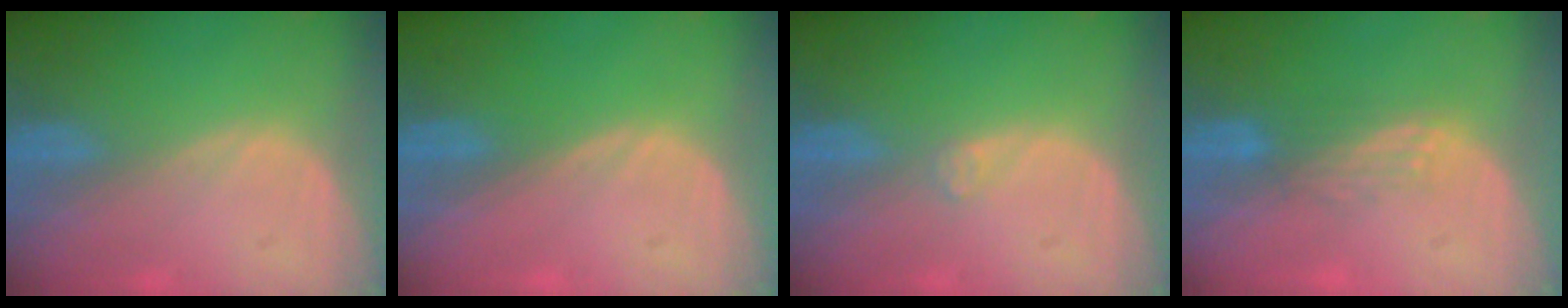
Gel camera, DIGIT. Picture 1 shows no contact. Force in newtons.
{"total": 0.0}
{"total": 1.1, "press": 1.0, "slide": 0.2}
{"total": 2.9, "press": 2.7, "slide": 1.1}